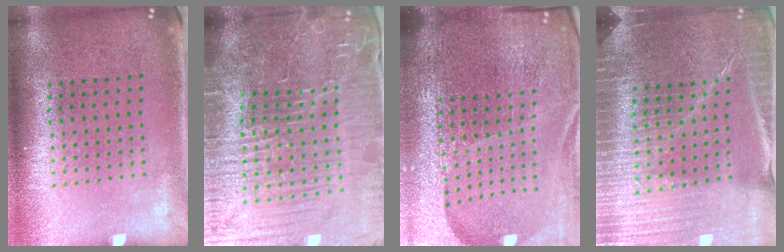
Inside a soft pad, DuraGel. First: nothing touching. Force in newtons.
{"total": 7.4, "press": 6.5, "slide": 3.5}
{"total": 6.5, "press": 5.7, "slide": 3.3}
{"total": 4.4, "press": 4.1, "slide": 1.7}